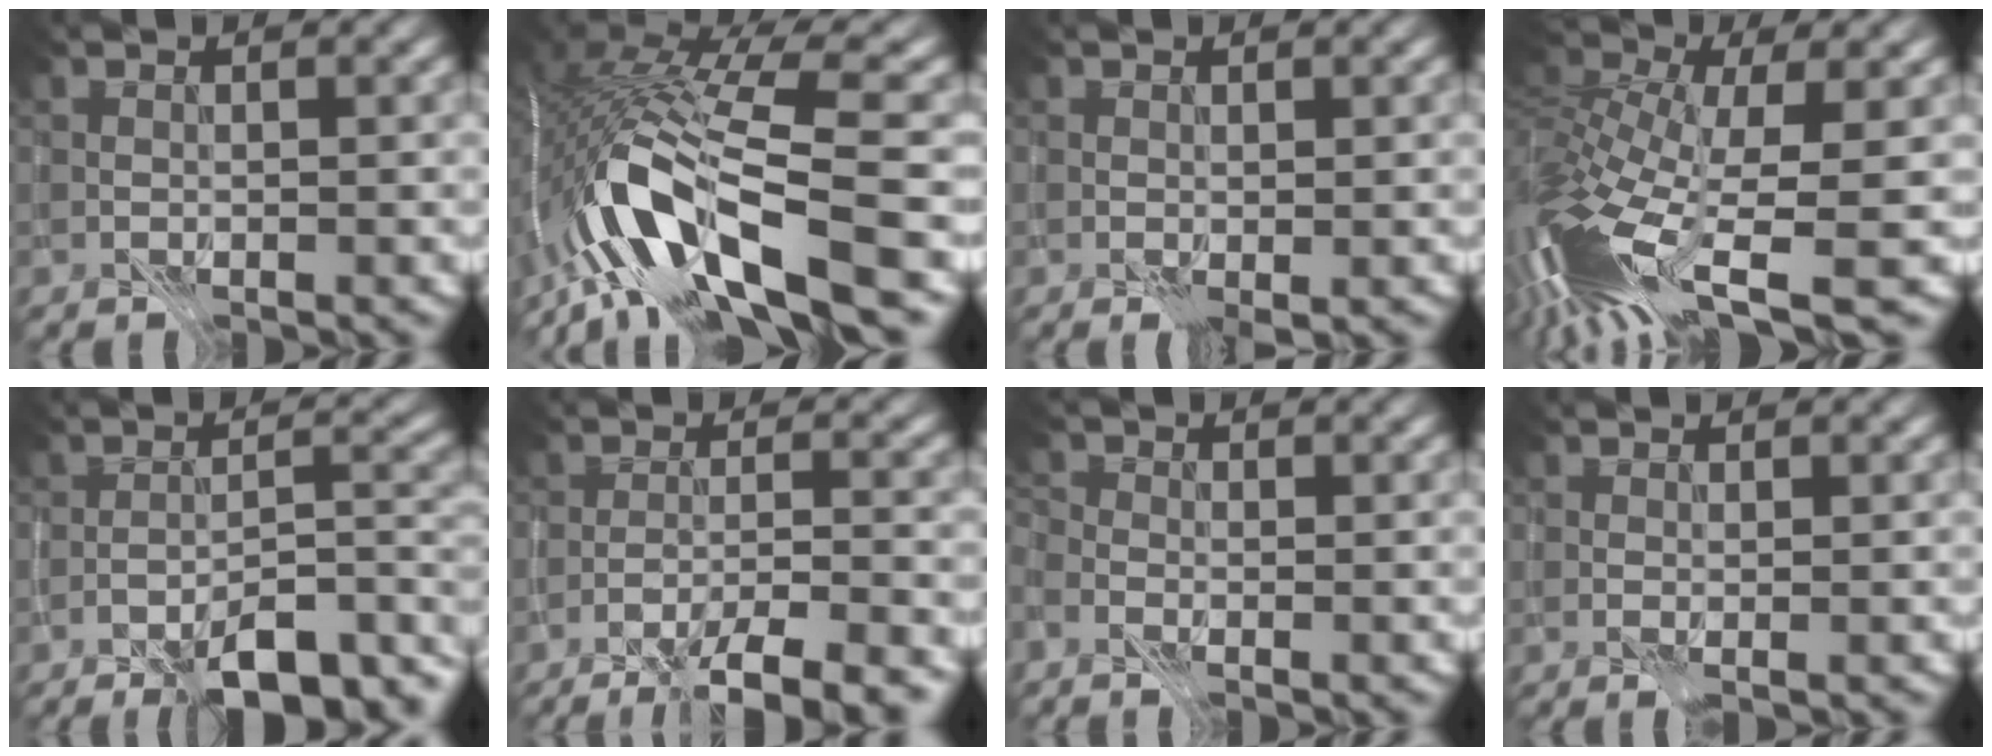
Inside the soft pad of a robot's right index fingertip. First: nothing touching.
{"total": 14.0, "force": [-4.8, 4.8, 12.3], "torque": [-0.251, 0.003, -0.079]}
{"total": 1.3, "force": [0.1, 0.6, 1.1], "torque": [-0.014, 0.001, 0.008]}
{"total": 14.0, "force": [-3.9, 5.7, 12.2], "torque": [-0.283, -0.021, -0.052]}
{"total": 10.1, "force": [-7.2, 2.8, 6.5], "torque": [-0.085, 0.012, -0.105]}
{"total": 6.8, "force": [-4.9, 1.3, 4.5], "torque": [-0.064, -0.001, -0.072]}
{"total": 1.7, "force": [-1.2, 0.7, 0.9], "torque": [-0.019, -0.002, -0.017]}
{"total": 1.2, "force": [0.5, 0.4, 1.0], "torque": [-0.006, 0.005, 0.004]}